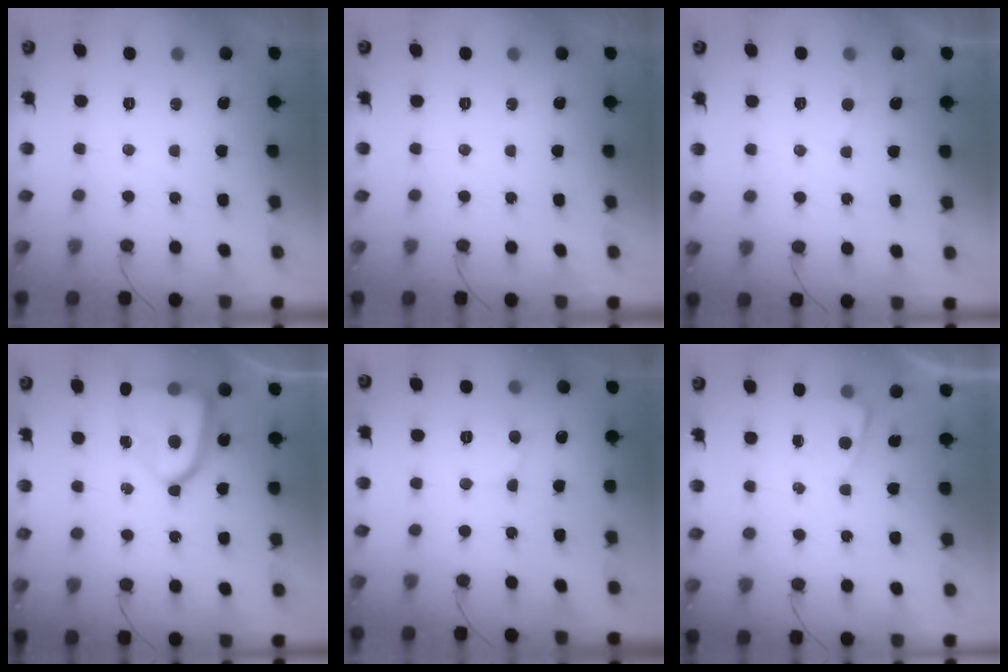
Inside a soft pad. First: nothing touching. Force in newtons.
{"total": 0.0}
{"total": 2.0, "press": 2.0, "slide": 0.2}
{"total": 15.9, "press": 15.9, "slide": 1.5}
{"total": 3.1, "press": 3.1, "slide": 0.3}
{"total": 2.5, "press": 2.4, "slide": 0.4}